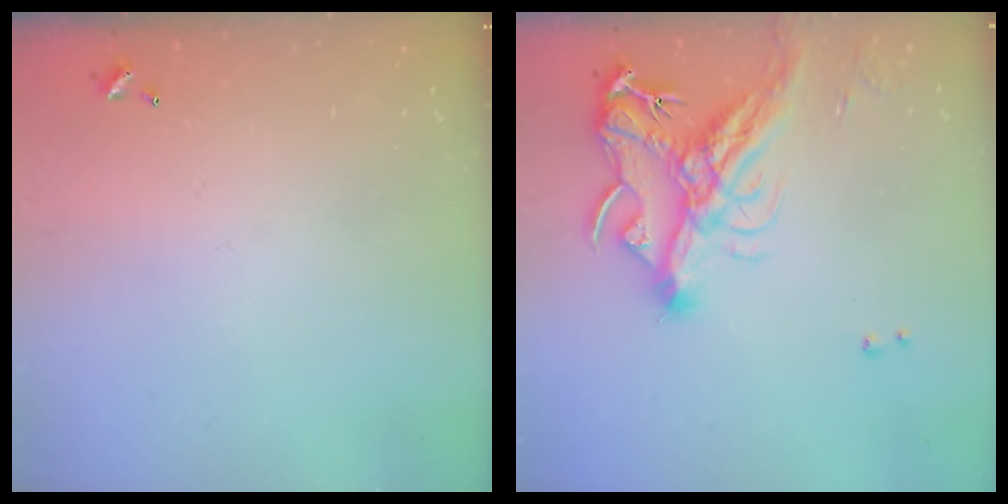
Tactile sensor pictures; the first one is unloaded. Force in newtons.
{"total": 16.2, "press": 16.1, "slide": 1.8}